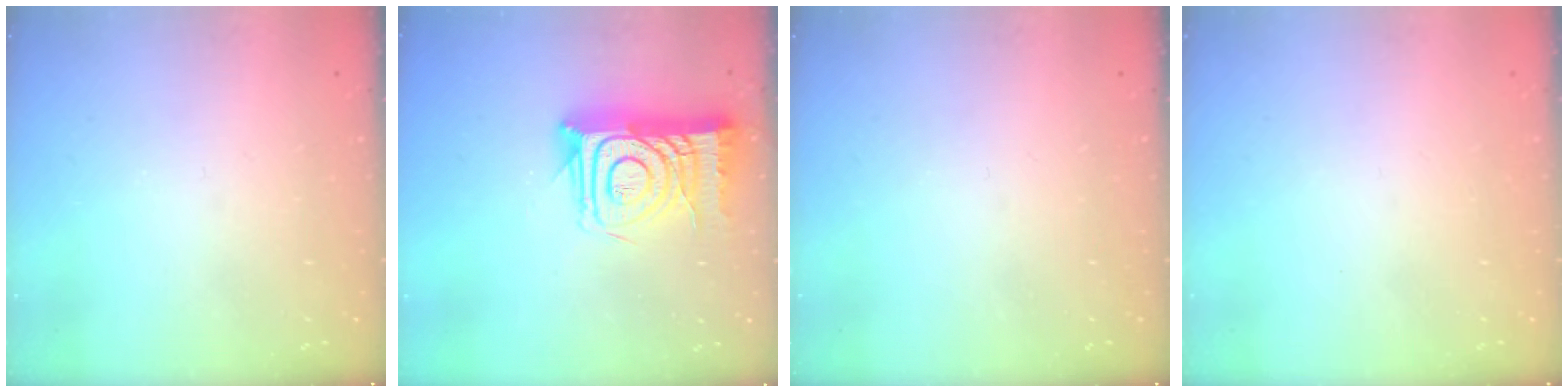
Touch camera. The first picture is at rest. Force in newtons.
{"total": 15.4, "press": 15.3, "slide": 1.4}
{"total": 0.0}
{"total": 1.5, "press": 1.5, "slide": 0.1}